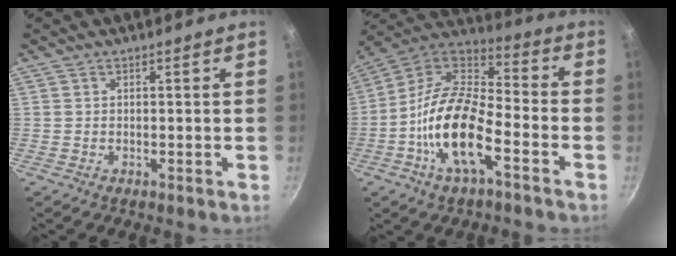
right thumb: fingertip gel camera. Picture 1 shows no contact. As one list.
[{"total": 19.6, "force": [-6.6, 8.0, 16.6], "torque": [-0.308, 0.039, -0.143]}]